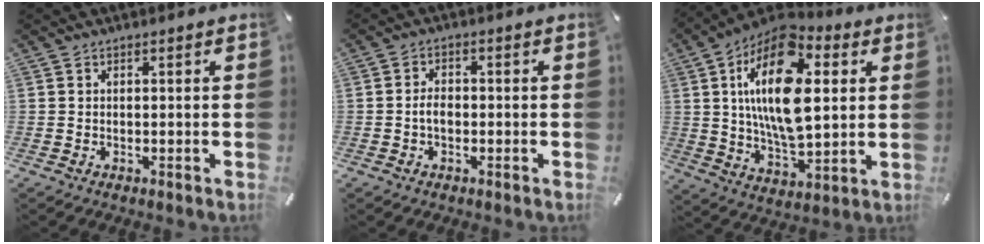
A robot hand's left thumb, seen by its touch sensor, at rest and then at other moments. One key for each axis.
{"total": 3.0, "fx": -0.7, "fy": 1.9, "fz": 2.3, "tx": -0.041, "ty": 0.008, "tz": -0.013}
{"total": 21.4, "fx": 5.8, "fy": 11.3, "fz": 17.2, "tx": -0.341, "ty": -0.014, "tz": 0.089}